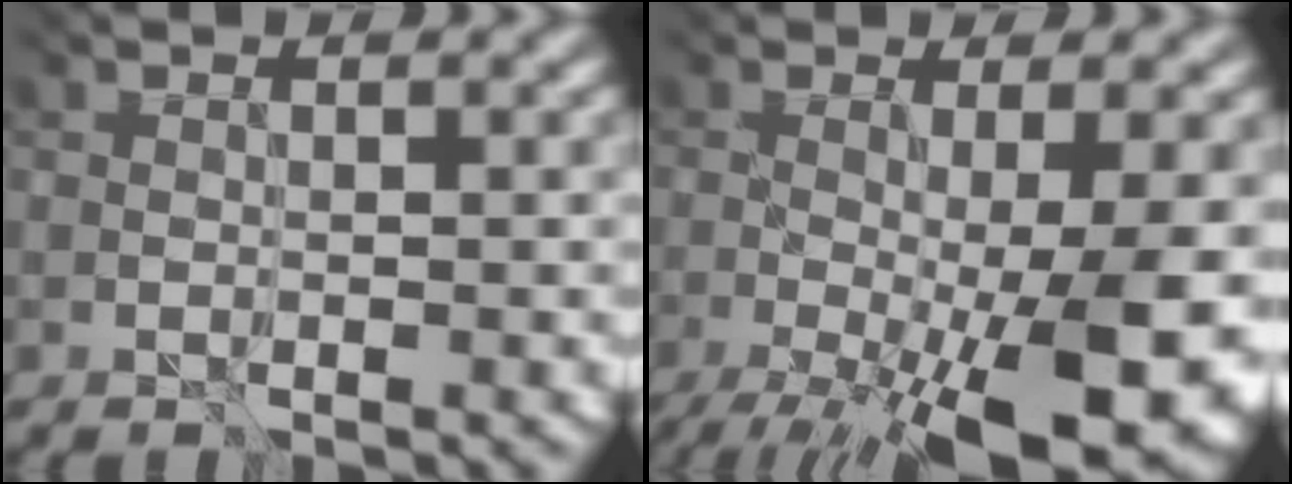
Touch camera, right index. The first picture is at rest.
{"total": 13.6, "force": [-4.8, 4.5, 11.9], "torque": [-0.197, -0.021, -0.053]}